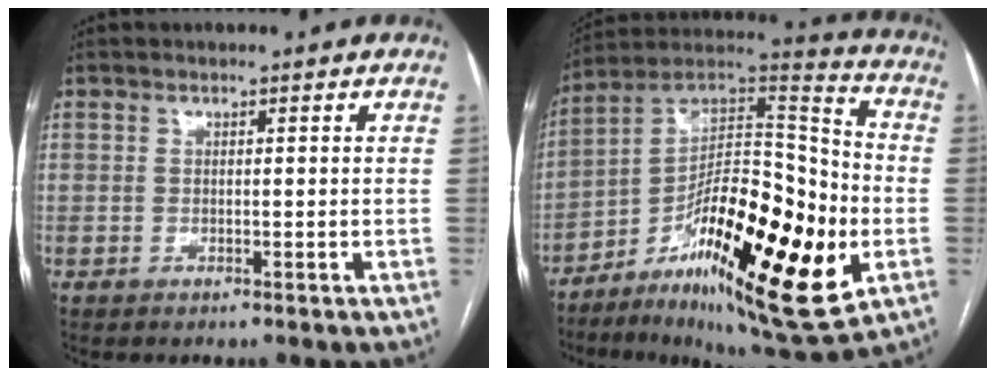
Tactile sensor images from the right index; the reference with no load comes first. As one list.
[{"total": 28.1, "force": [-9.0, 6.9, 25.7], "torque": [-0.406, -0.014, -0.136]}]